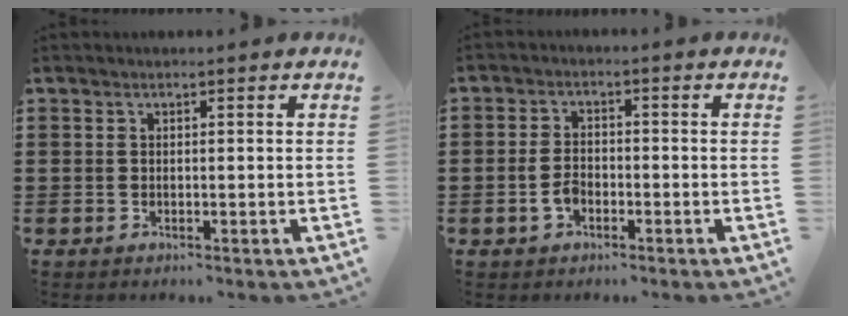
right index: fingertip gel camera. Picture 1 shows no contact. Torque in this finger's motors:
{"motor_torque": [0.26, 0.18, 0.09, 0.04]}